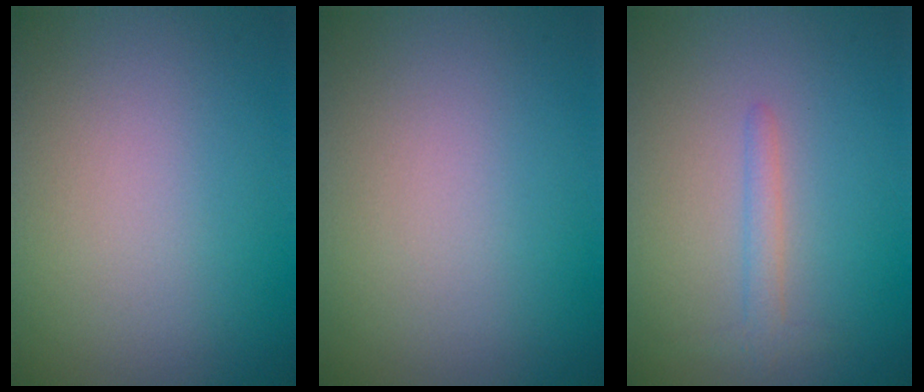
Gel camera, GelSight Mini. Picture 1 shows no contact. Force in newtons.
{"total": 0.0}
{"total": 1.5, "press": 1.5, "slide": 0.1}